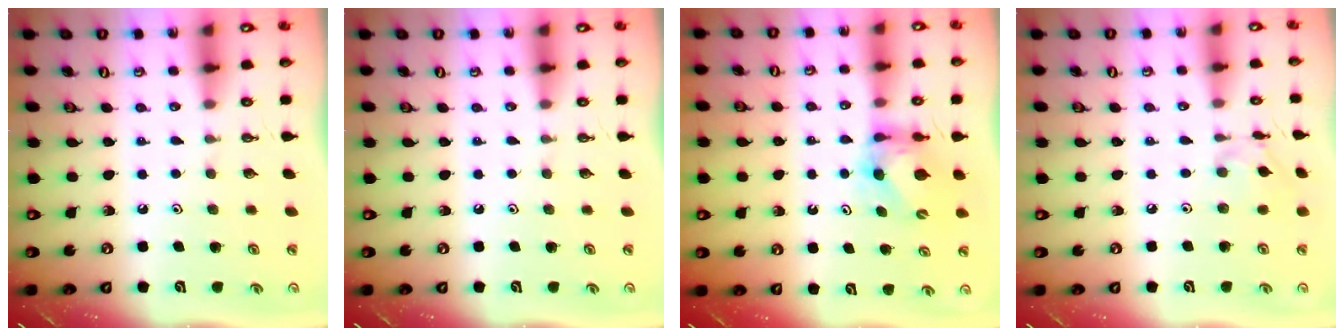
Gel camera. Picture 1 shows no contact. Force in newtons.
{"total": 0.0}
{"total": 6.7, "press": 6.7, "slide": 0.2}
{"total": 6.6, "press": 6.6, "slide": 0.4}